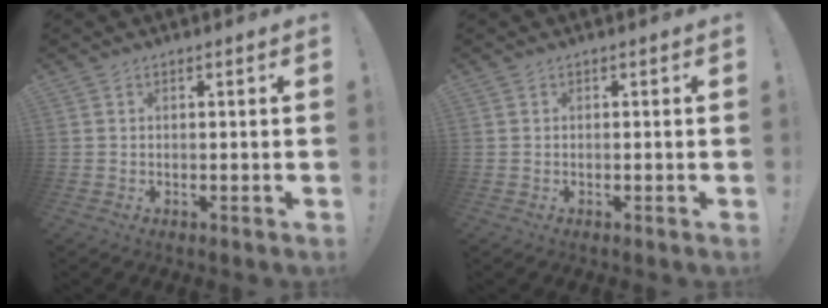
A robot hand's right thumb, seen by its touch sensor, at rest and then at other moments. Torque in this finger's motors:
{"motor_torque": [-0.08, -0.08, 0.00, 0.00, 0.00]}